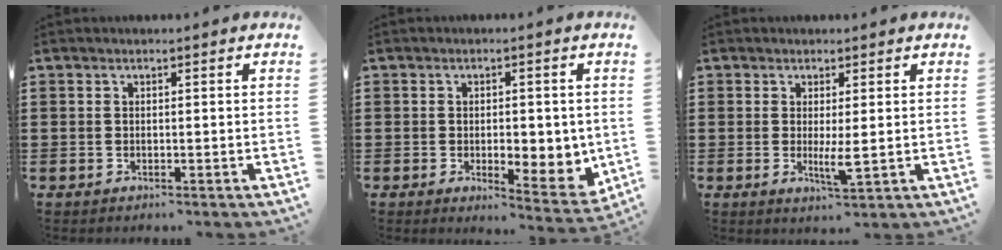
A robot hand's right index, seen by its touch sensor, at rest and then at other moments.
{"total": 5.0, "force": [0.1, 2.4, 4.3], "torque": [-0.068, 0.004, -0.001]}
{"total": 3.5, "force": [-0.2, 0.5, 3.4], "torque": [-0.062, -0.003, -0.003]}